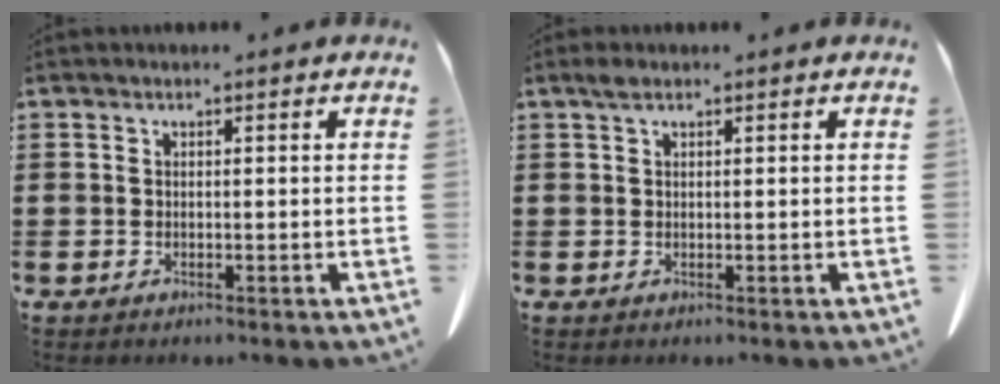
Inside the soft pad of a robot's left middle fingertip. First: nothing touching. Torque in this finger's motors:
{"motor_torque": [0.20, 0.05, 0.05, 0.02]}